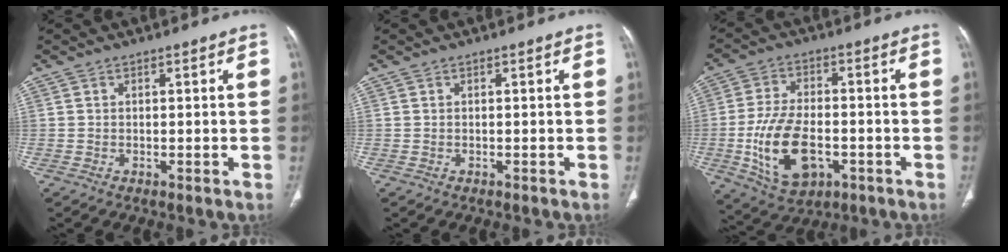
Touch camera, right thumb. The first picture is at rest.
{"total": 0.0}
{"total": 14.2, "force": [-3.7, 8.1, 11.0], "torque": [-0.200, 0.008, -0.055]}